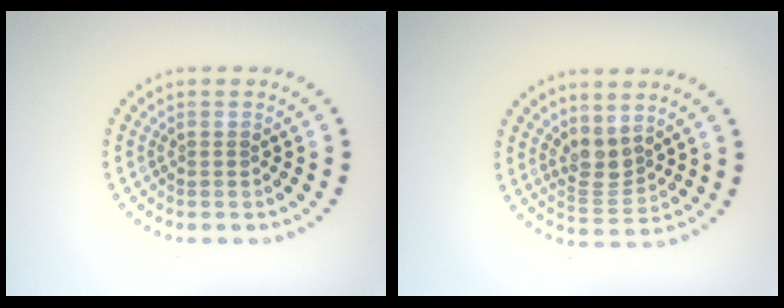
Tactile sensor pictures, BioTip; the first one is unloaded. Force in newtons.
{"total": 2.8, "press": 2.2, "slide": 1.6}